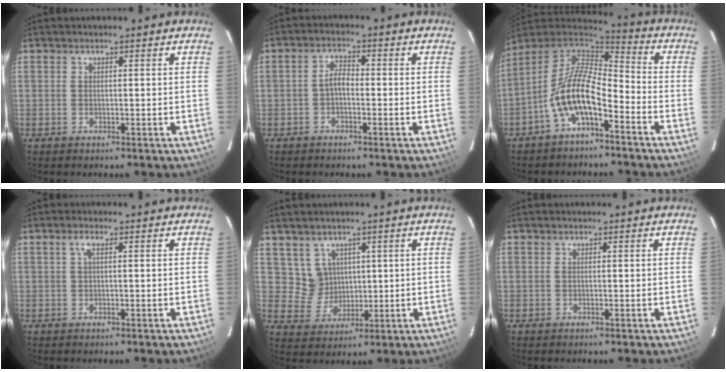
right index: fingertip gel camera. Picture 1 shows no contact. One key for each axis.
{"total": 2.6, "fx": -1.1, "fy": 1.3, "fz": 2.0, "tx": -0.039, "ty": 0.012, "tz": -0.021}
{"total": 12.5, "fx": -5.8, "fy": 5.1, "fz": 9.9, "tx": -0.198, "ty": 0.011, "tz": -0.113}
{"total": 1.5, "fx": 0.3, "fy": 0.3, "fz": 1.5, "tx": -0.028, "ty": 0.007, "tz": 0.006}
{"total": 5.2, "fx": 2.2, "fy": 4.6, "fz": 0.7, "tx": -0.014, "ty": 0.009, "tz": 0.055}
{"total": 0.0}